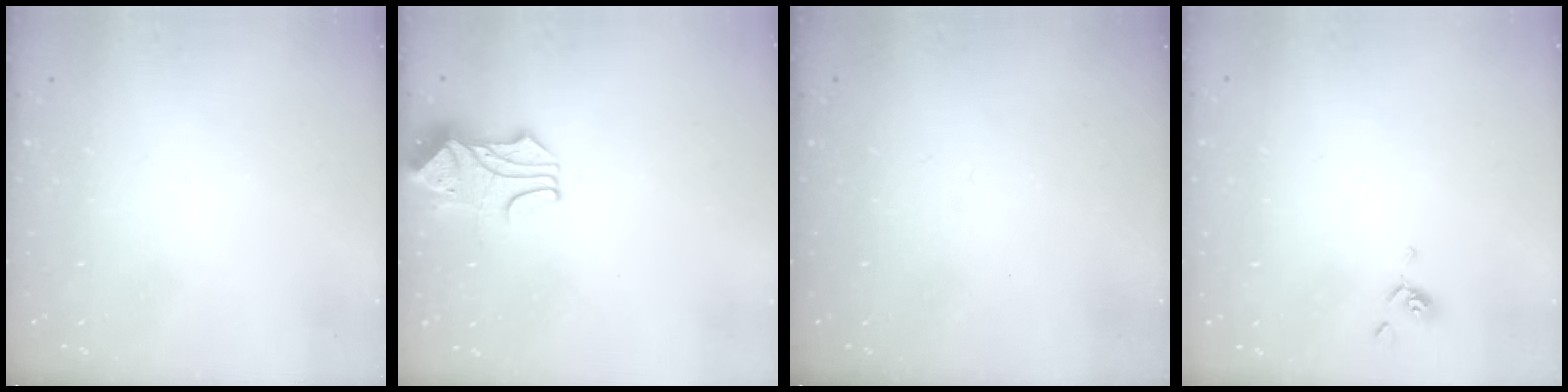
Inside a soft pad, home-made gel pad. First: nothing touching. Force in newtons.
{"total": 1.8, "press": 1.4, "slide": 1.1}
{"total": 0.0}
{"total": 1.8, "press": 1.8, "slide": 0.1}